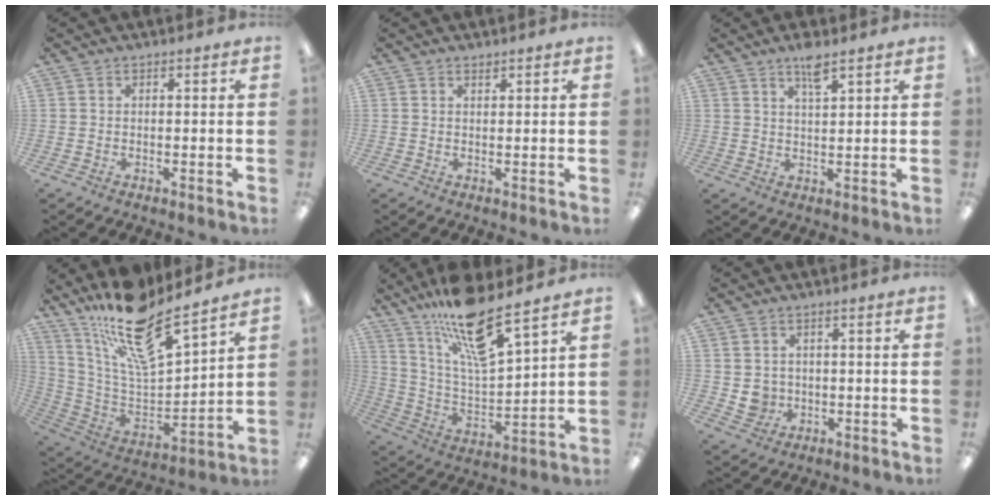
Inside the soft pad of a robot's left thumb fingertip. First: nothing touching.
{"total": 1.0, "force": [1.0, 0.3, 0.2], "torque": [-0.005, 0.000, 0.018]}
{"total": 5.0, "force": [3.7, 0.9, 3.2], "torque": [-0.057, -0.013, 0.061]}
{"total": 18.8, "force": [15.0, 5.0, 10.3], "torque": [-0.190, -0.111, 0.259]}
{"total": 17.1, "force": [13.2, 3.0, 10.4], "torque": [-0.197, -0.081, 0.220]}
{"total": 3.9, "force": [0.5, 3.8, 0.8], "torque": [-0.006, 0.001, 0.011]}